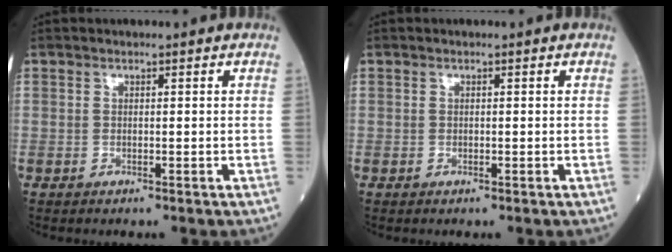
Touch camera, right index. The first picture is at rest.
{"total": 0.0}